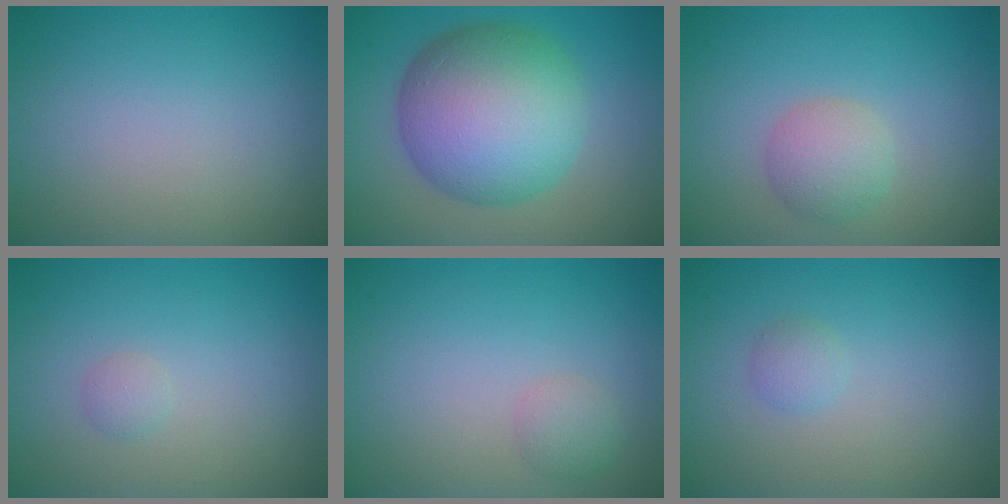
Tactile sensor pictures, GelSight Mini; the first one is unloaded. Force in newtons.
{"total": 12.4, "press": 12.4, "slide": 0.2}
{"total": 2.9, "press": 2.9, "slide": 0.0}
{"total": 0.8, "press": 0.8, "slide": 0.1}
{"total": 1.5, "press": 1.5, "slide": 0.0}
{"total": 1.1, "press": 1.1, "slide": 0.0}